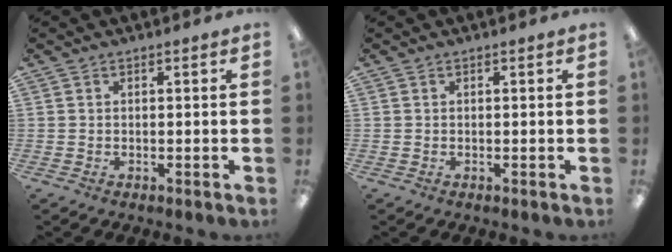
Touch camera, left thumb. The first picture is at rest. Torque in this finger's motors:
{"motor_torque": [0.00, 0.00, 0.01, -0.01, 0.00]}